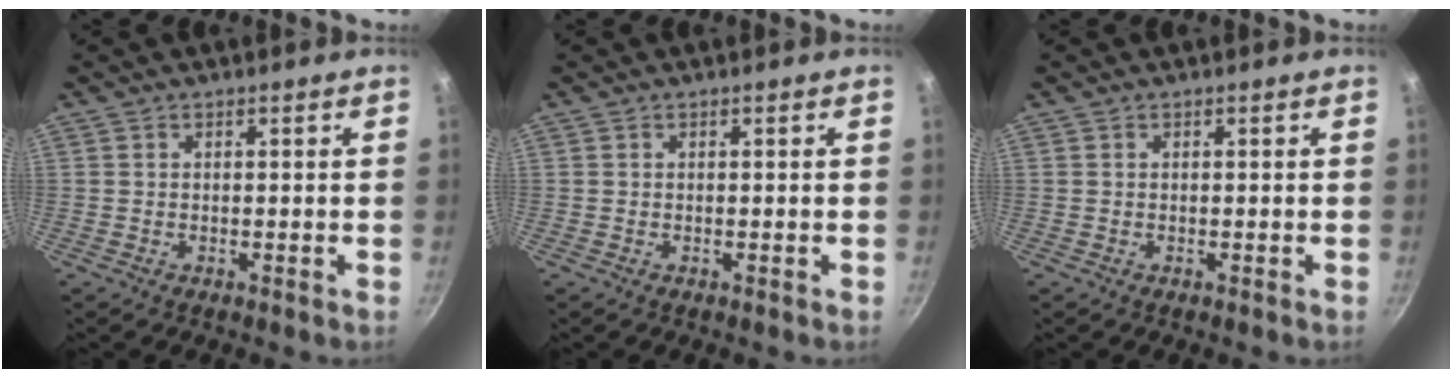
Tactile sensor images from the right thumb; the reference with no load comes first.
{"total": 0.0}
{"total": 0.0}